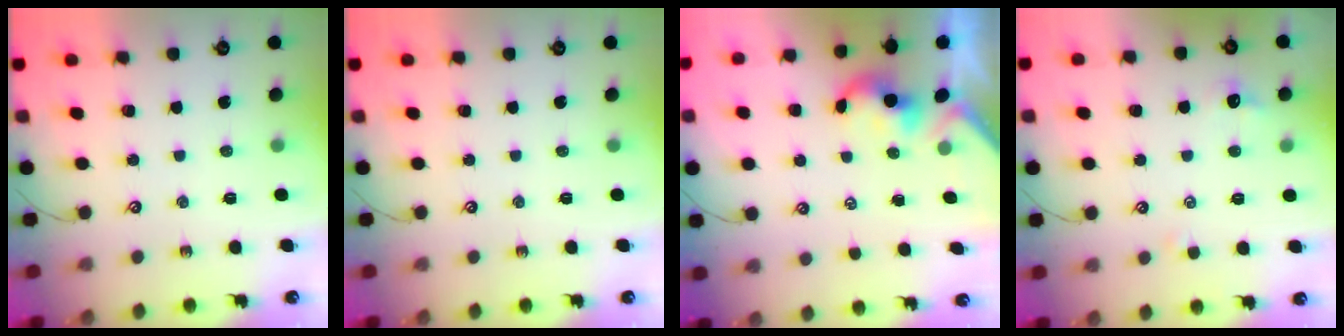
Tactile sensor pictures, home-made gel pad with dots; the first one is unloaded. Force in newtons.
{"total": 0.0}
{"total": 0.0}
{"total": 0.8, "press": 0.5, "slide": 0.7}